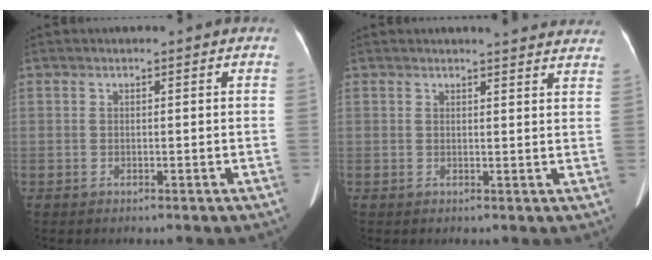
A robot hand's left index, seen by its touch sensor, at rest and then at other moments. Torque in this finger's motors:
{"motor_torque": [0.11, -0.13, -0.01, 0.00]}